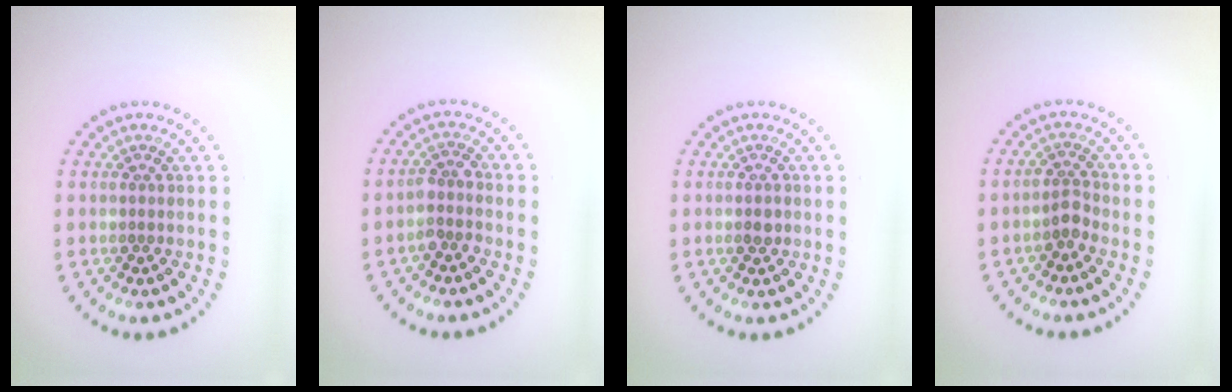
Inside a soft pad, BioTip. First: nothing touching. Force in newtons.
{"total": 1.8, "press": 1.5, "slide": 1.0}
{"total": 1.0, "press": 1.0, "slide": 0.3}
{"total": 1.7, "press": 1.2, "slide": 1.1}